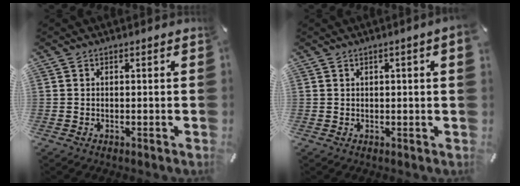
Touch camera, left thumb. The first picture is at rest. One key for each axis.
{"total": 2.1, "fx": 0.7, "fy": 0.0, "fz": 1.9, "tx": -0.036, "ty": -0.001, "tz": 0.012}